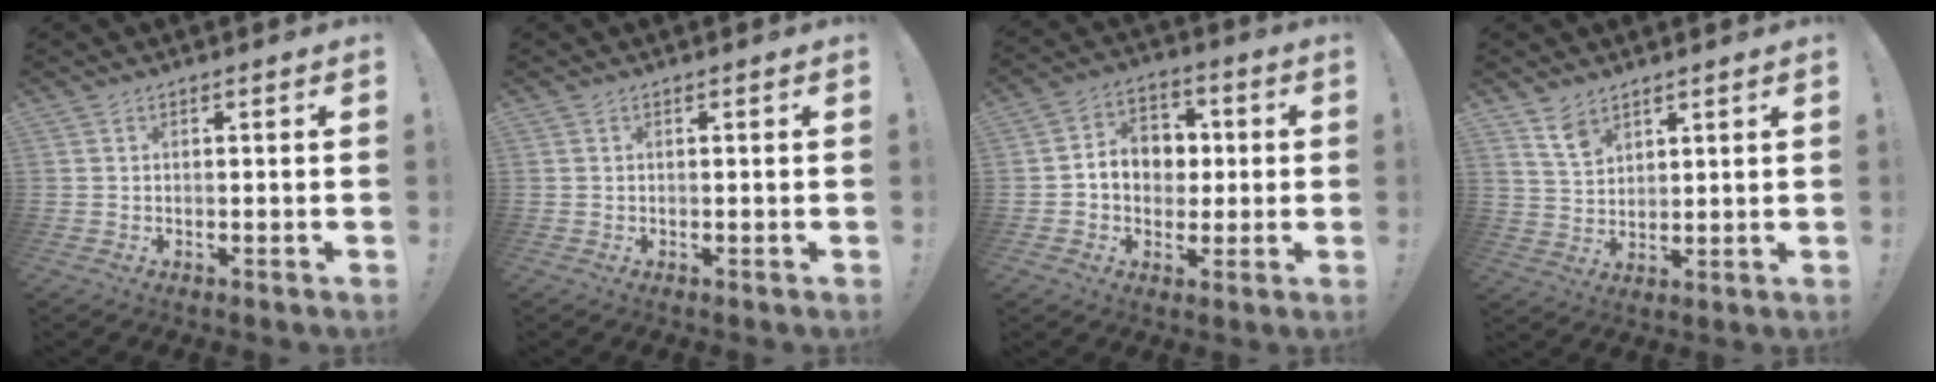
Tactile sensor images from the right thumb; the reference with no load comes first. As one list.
[{"total": 0.0}, {"total": 10.5, "force": [0.3, 9.2, 5.0], "torque": [-0.068, 0.013, 0.016]}, {"total": 7.1, "force": [5.2, 4.1, 2.8], "torque": [-0.051, -0.026, 0.099]}]